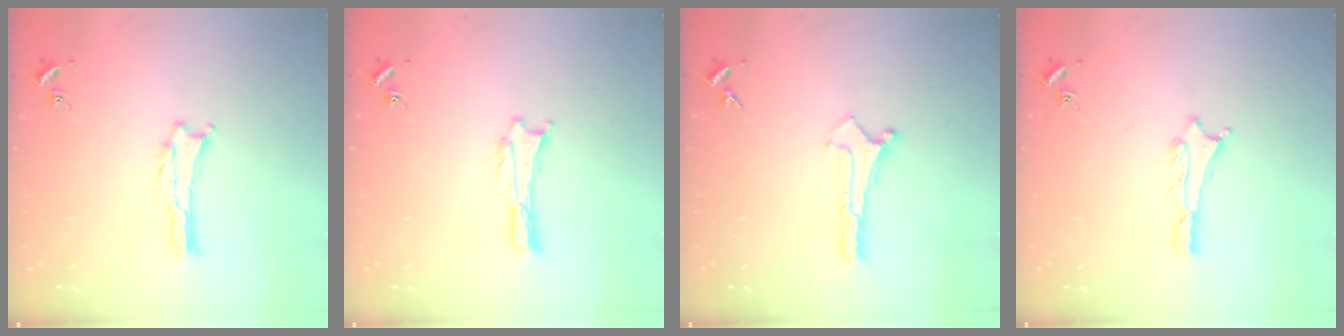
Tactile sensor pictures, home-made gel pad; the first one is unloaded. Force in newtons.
{"total": 0.7, "press": 0.7, "slide": 0.1}
{"total": 0.0}
{"total": 1.1, "press": 1.0, "slide": 0.1}